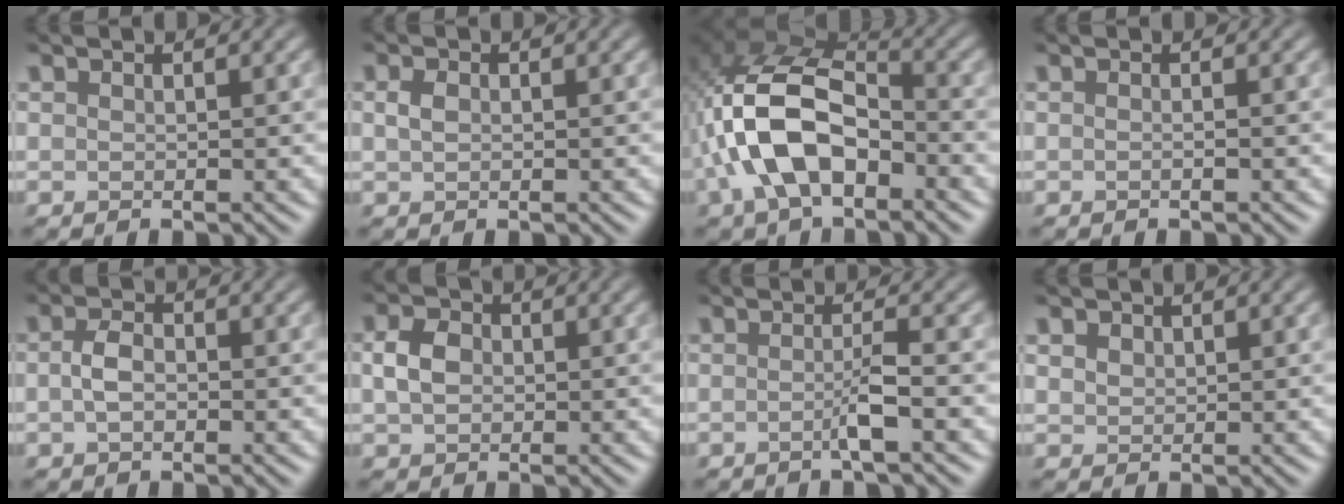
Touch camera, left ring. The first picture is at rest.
{"total": 1.0, "force": [-0.7, 0.5, 0.4], "torque": [-0.013, -0.004, -0.015]}
{"total": 9.7, "force": [-4.0, 4.9, 7.3], "torque": [-0.153, 0.012, -0.091]}
{"total": 0.6, "force": [-0.6, -0.2, 0.2], "torque": [-0.004, -0.004, -0.011]}
{"total": 2.2, "force": [-1.5, 1.1, 1.1], "torque": [-0.025, -0.002, -0.035]}
{"total": 2.5, "force": [-1.1, 1.9, 1.2], "torque": [-0.029, -0.002, -0.029]}
{"total": 2.4, "force": [-1.8, -0.2, 1.5], "torque": [-0.030, -0.008, -0.039]}
{"total": 1.1, "force": [0.2, 1.0, 0.5], "torque": [-0.022, -0.010, 0.007]}